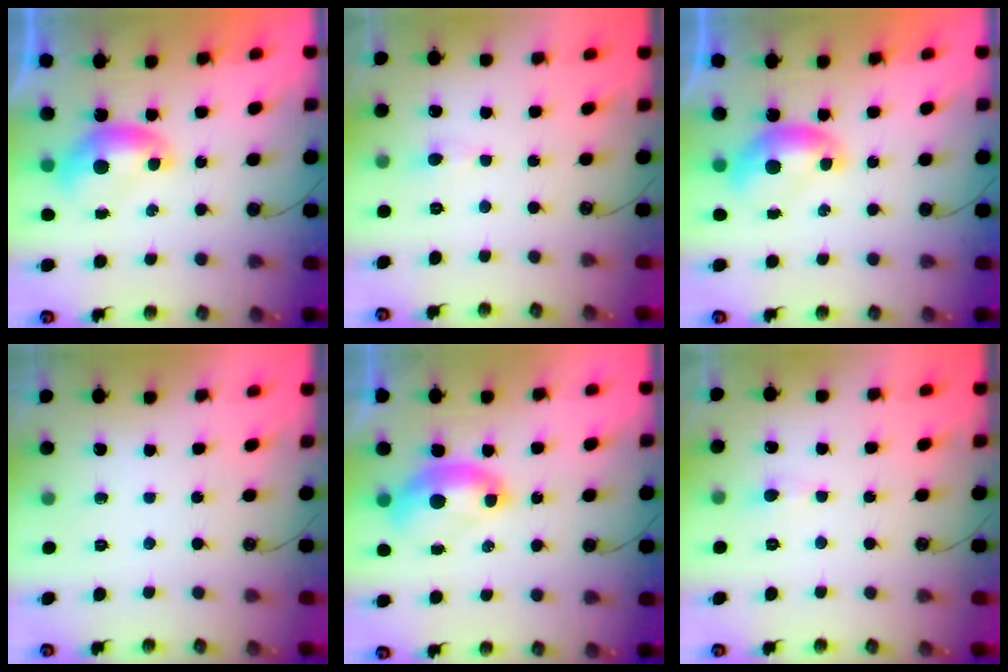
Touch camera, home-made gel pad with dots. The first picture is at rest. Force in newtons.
{"total": 0.7, "press": 0.5, "slide": 0.5}
{"total": 0.0}
{"total": 0.0}
{"total": 2.5, "press": 2.5, "slide": 0.5}
{"total": 0.7, "press": 0.5, "slide": 0.5}